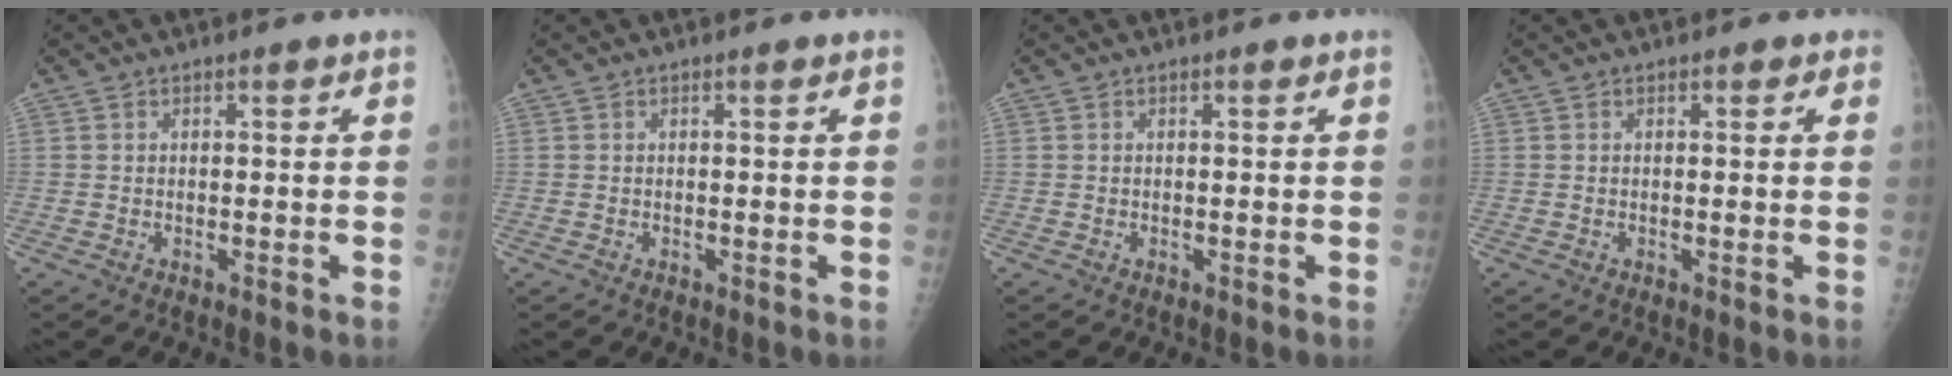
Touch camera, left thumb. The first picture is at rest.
{"total": 0.0}
{"total": 0.0}
{"total": 1.1, "force": [0.5, 0.8, 0.7], "torque": [0.006, 0.002, -0.001]}